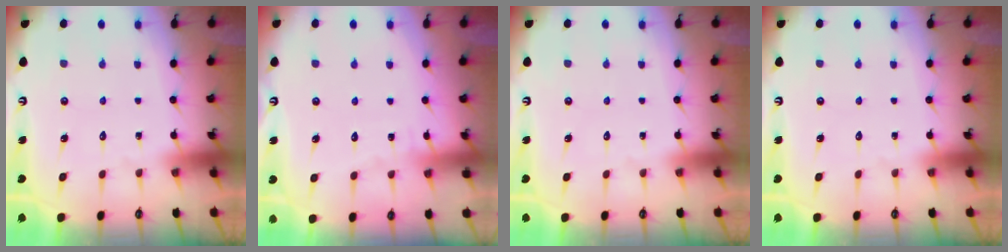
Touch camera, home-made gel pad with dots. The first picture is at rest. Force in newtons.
{"total": 2.6, "press": 2.6, "slide": 0.3}
{"total": 0.0}
{"total": 0.0}